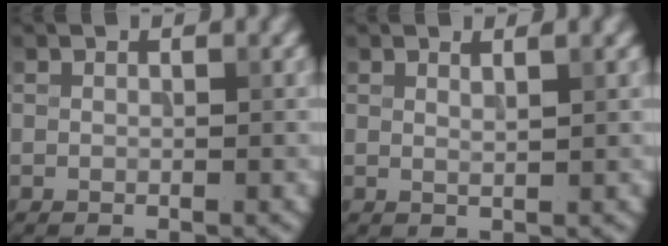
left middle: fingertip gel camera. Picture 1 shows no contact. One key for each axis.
{"total": 1.1, "fx": 0.7, "fy": -0.1, "fz": 0.8, "tx": -0.016, "ty": 0.004, "tz": 0.012}